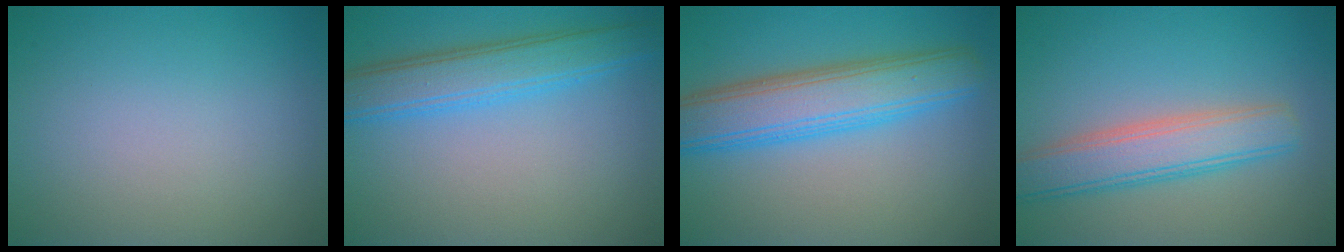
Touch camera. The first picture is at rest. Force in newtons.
{"total": 4.8, "press": 4.8, "slide": 0.2}
{"total": 7.1, "press": 7.1, "slide": 0.1}
{"total": 5.0, "press": 5.0, "slide": 0.2}